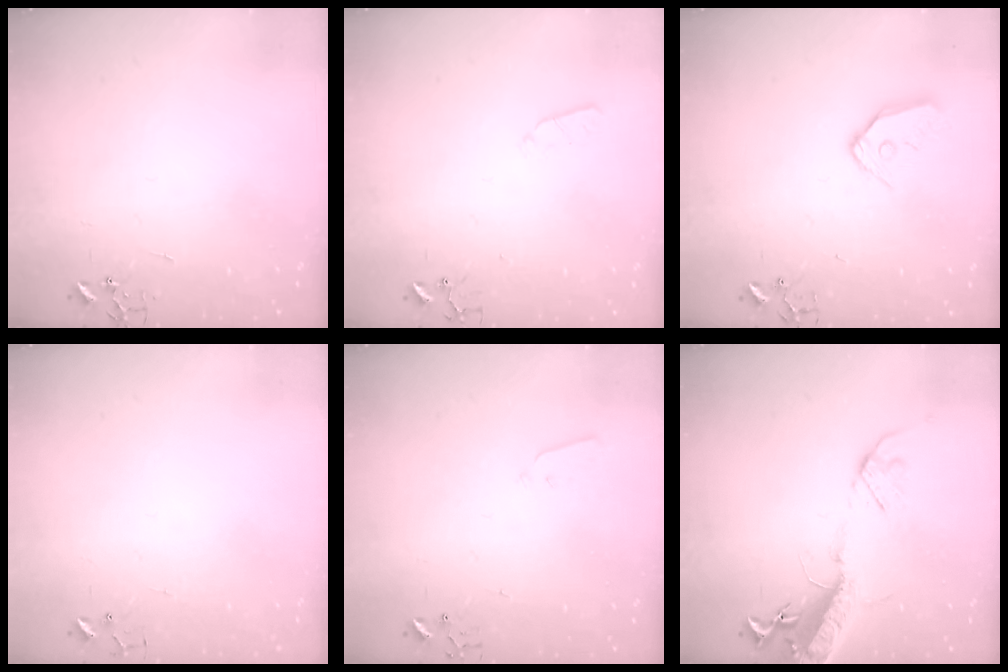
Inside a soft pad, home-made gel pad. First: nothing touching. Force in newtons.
{"total": 3.6, "press": 3.6, "slide": 0.5}
{"total": 10.7, "press": 10.6, "slide": 1.1}
{"total": 4.9, "press": 4.8, "slide": 0.4}
{"total": 2.8, "press": 2.7, "slide": 0.4}
{"total": 17.1, "press": 16.6, "slide": 4.0}